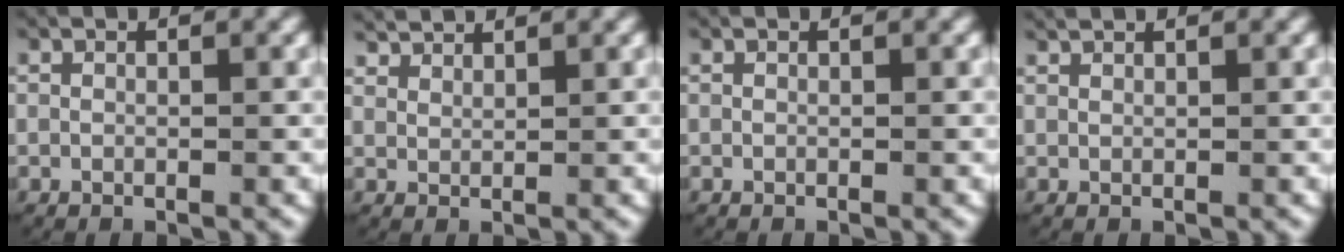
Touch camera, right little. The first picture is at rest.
{"total": 2.0, "force": [1.9, 0.5, 0.3], "torque": [-0.007, 0.000, 0.038]}
{"total": 0.0}
{"total": 0.9, "force": [0.8, 0.3, 0.5], "torque": [-0.003, 0.004, 0.012]}